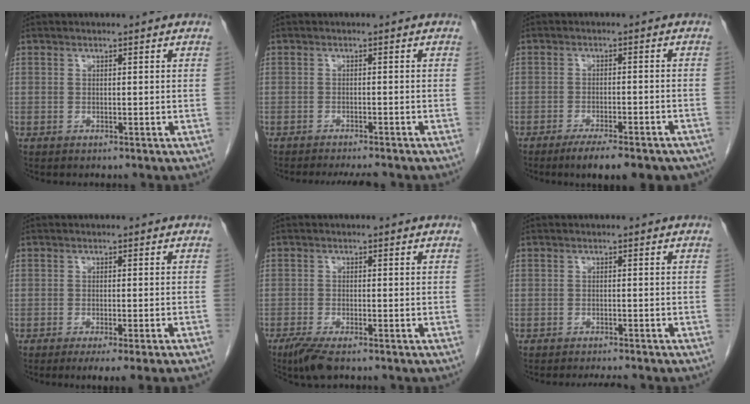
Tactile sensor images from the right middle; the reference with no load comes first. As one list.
[{"total": 5.7, "force": [-5.1, 0.6, 2.4], "torque": [-0.029, -0.009, -0.073]}, {"total": 12.2, "force": [-9.8, 2.9, 6.8], "torque": [-0.066, 0.001, -0.128]}, {"total": 6.2, "force": [-4.7, -0.8, 3.9], "torque": [-0.037, -0.011, -0.067]}, {"total": 4.5, "force": [-3.4, 0.7, 3.0], "torque": [-0.059, -0.012, -0.060]}, {"total": 4.2, "force": [-3.9, 0.2, 1.5], "torque": [-0.018, -0.008, -0.055]}]